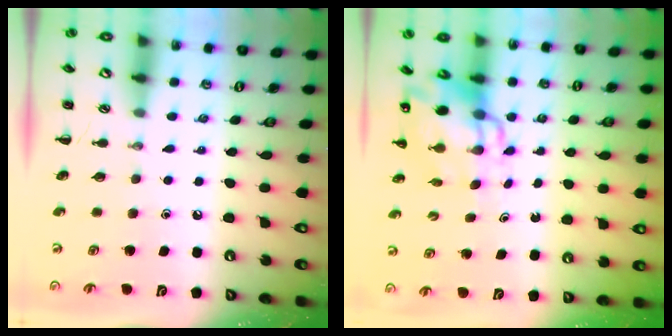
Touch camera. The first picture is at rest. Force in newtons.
{"total": 10.7, "press": 10.3, "slide": 3.0}